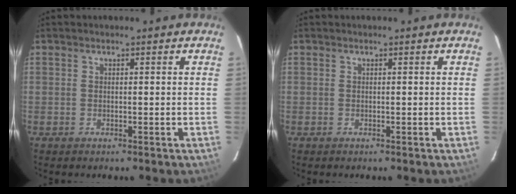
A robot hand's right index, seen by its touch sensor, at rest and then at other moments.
{"total": 0.0}